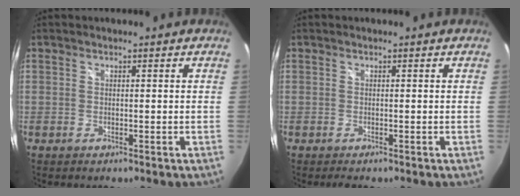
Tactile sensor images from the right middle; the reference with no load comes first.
{"total": 1.0, "force": [-0.8, 0.1, 0.5], "torque": [-0.010, -0.004, -0.014]}